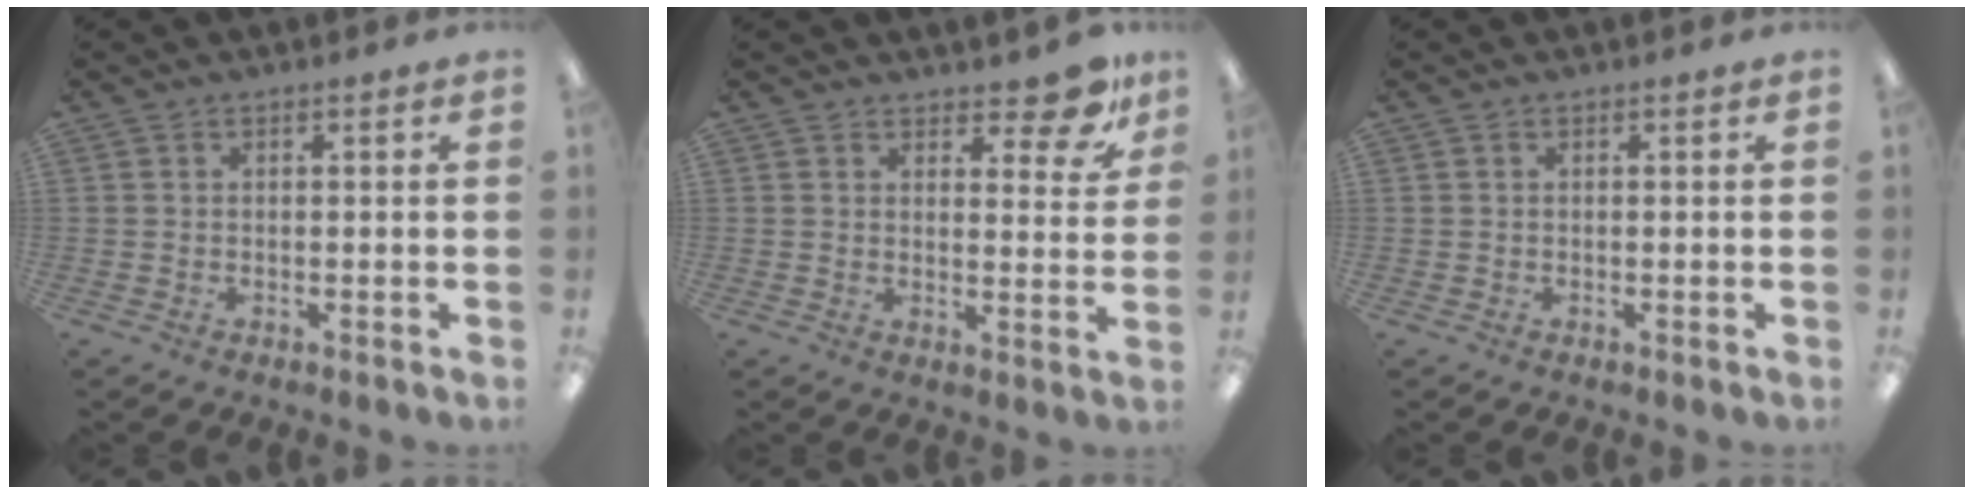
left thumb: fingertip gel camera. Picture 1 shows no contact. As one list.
[{"total": 9.7, "force": [7.8, 3.0, 4.8], "torque": [-0.052, -0.056, 0.134]}, {"total": 0.0}]